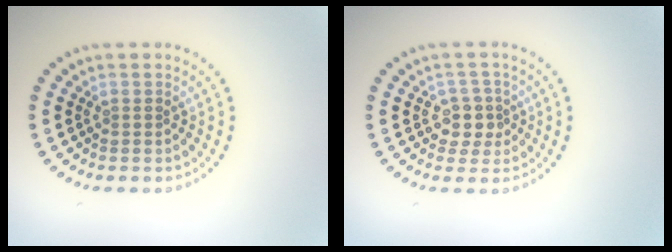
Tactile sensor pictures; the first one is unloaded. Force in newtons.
{"total": 2.4, "press": 2.1, "slide": 1.2}